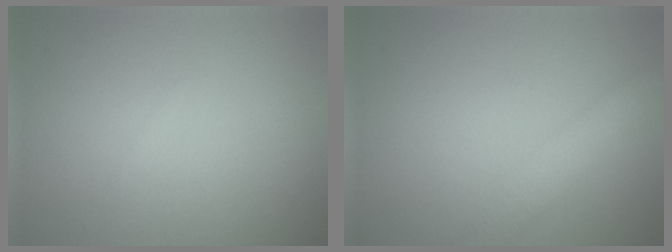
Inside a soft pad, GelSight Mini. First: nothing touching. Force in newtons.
{"total": 2.9, "press": 2.9, "slide": 0.1}